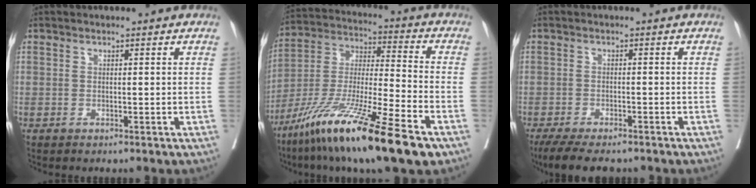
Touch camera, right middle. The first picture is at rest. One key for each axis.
{"total": 21.2, "fx": -13.1, "fy": 1.4, "fz": 16.7, "tx": -0.309, "ty": -0.050, "tz": -0.234}
{"total": 9.2, "fx": -7.5, "fy": 2.4, "fz": 4.7, "tx": -0.067, "ty": -0.011, "tz": -0.116}